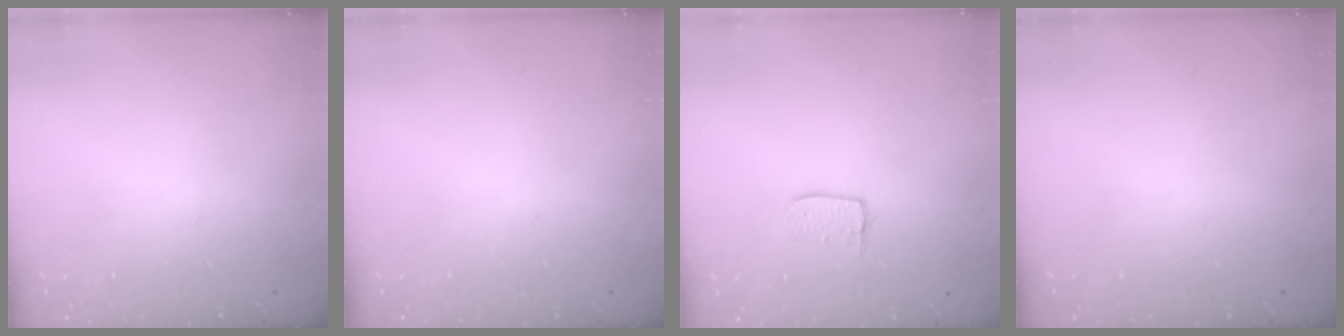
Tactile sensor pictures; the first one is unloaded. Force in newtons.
{"total": 0.0}
{"total": 6.0, "press": 6.0, "slide": 0.3}
{"total": 0.0}